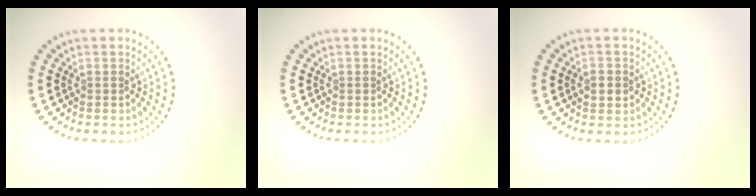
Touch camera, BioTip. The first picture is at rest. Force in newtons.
{"total": 0.0}
{"total": 1.4, "press": 1.4, "slide": 0.2}